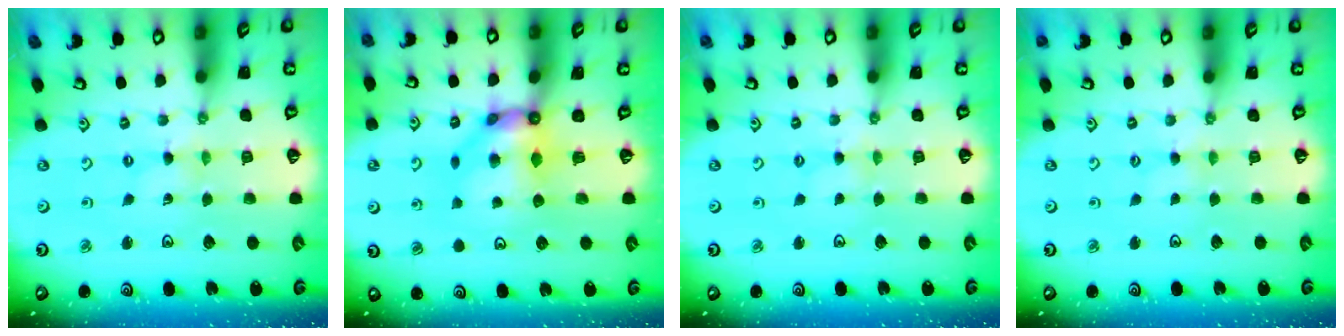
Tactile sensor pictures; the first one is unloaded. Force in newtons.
{"total": 8.7, "press": 8.7, "slide": 0.6}
{"total": 1.0, "press": 1.0, "slide": 0.2}
{"total": 1.6, "press": 1.5, "slide": 0.3}